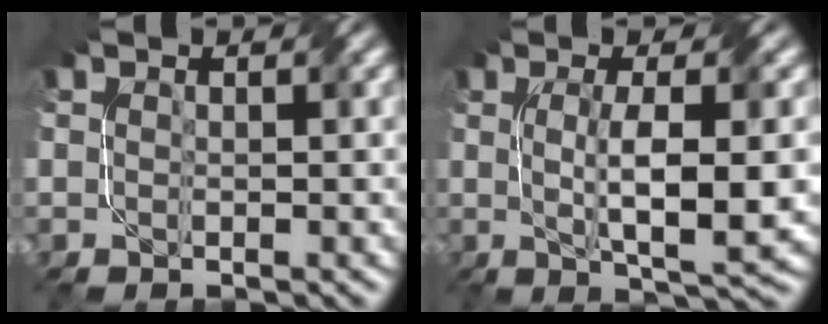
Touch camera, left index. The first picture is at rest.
{"total": 6.6, "force": [-0.2, 1.3, 6.5], "torque": [-0.110, -0.003, 0.001]}